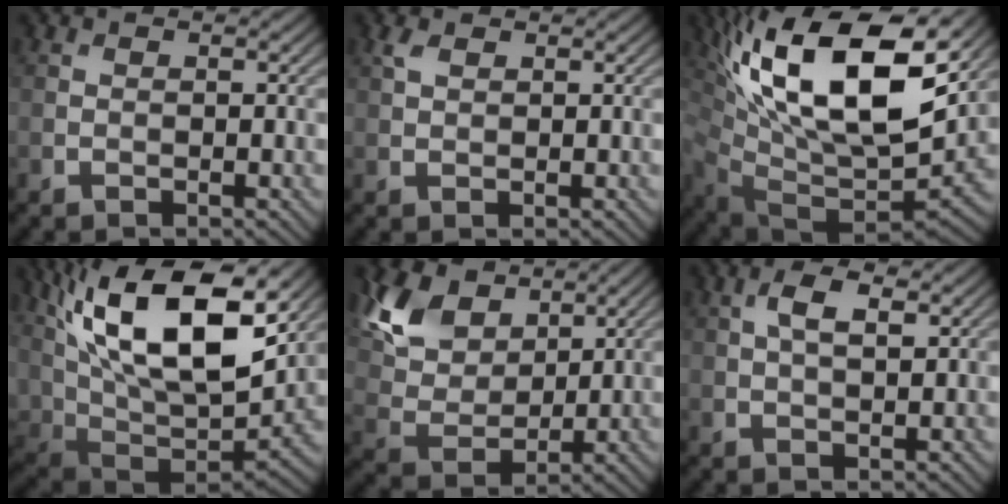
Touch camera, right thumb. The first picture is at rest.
{"total": 1.8, "force": [1.0, 1.0, 1.0], "torque": [-0.028, 0.005, 0.021]}
{"total": 18.5, "force": [6.7, 8.2, 15.2], "torque": [-0.313, 0.017, 0.120]}
{"total": 19.3, "force": [9.1, 8.4, 14.8], "torque": [-0.319, 0.024, 0.172]}
{"total": 11.0, "force": [6.2, 6.6, 6.2], "torque": [-0.168, 0.013, 0.117]}
{"total": 4.0, "force": [1.4, 1.7, 3.3], "torque": [-0.073, 0.004, 0.026]}